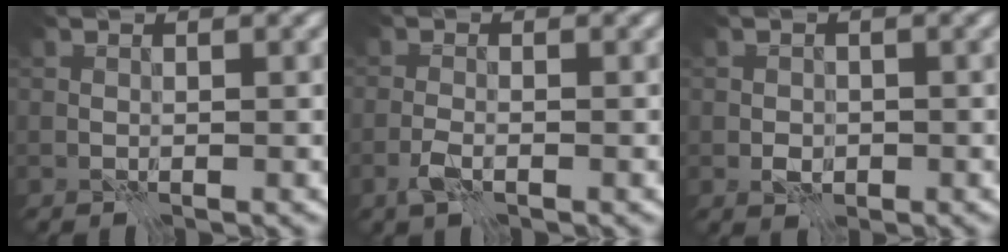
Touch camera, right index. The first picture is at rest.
{"total": 1.5, "force": [-1.0, 0.4, 1.1], "torque": [-0.026, 0.000, -0.025]}
{"total": 1.3, "force": [-0.4, 1.1, 0.6], "torque": [-0.009, -0.002, -0.009]}